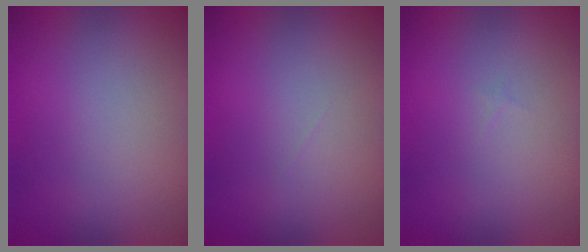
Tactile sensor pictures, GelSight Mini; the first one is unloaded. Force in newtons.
{"total": 0.0}
{"total": 0.0}